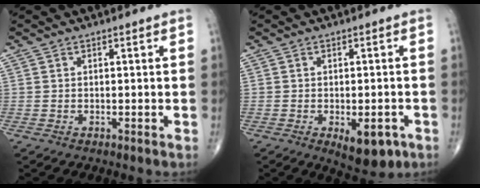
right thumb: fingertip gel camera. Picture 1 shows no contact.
{"total": 7.3, "force": [-2.9, 3.4, 5.8], "torque": [-0.063, 0.003, -0.028]}